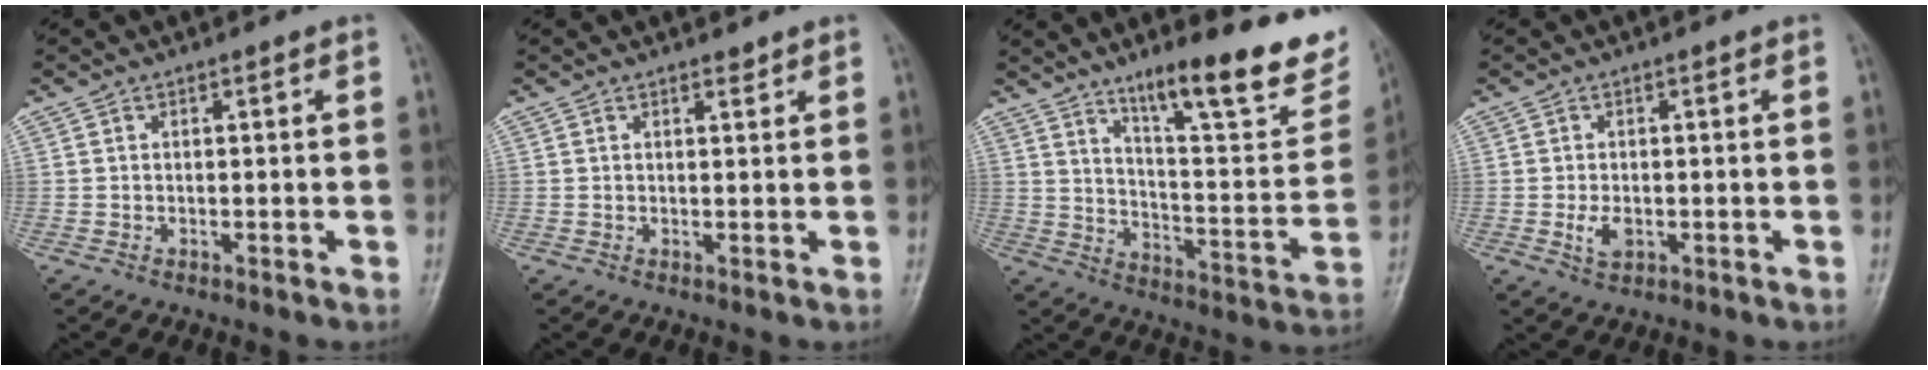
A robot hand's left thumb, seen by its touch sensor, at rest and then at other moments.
{"total": 1.2, "force": [1.0, 0.4, 0.5], "torque": [-0.006, -0.007, 0.015]}
{"total": 22.6, "force": [15.4, 5.1, 15.7], "torque": [-0.182, -0.076, 0.235]}
{"total": 3.0, "force": [-0.6, 1.8, 2.3], "torque": [-0.042, -0.003, -0.007]}